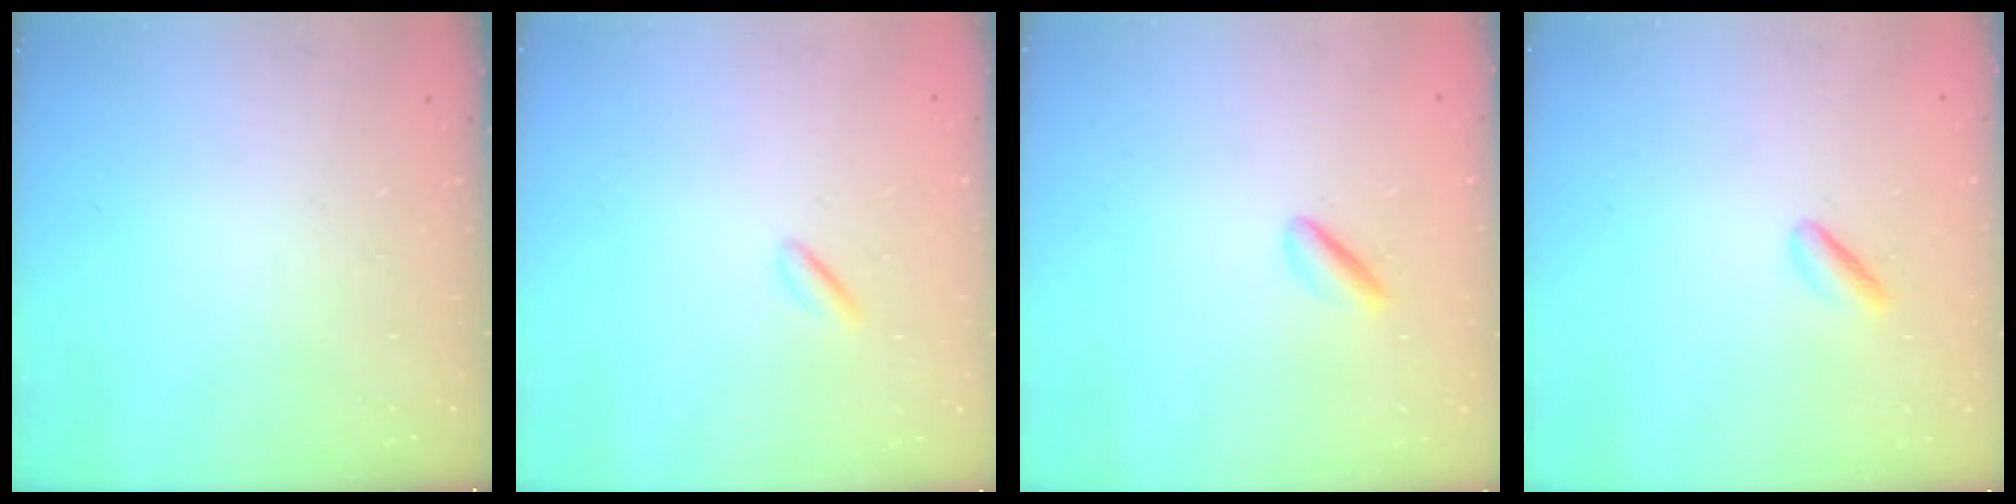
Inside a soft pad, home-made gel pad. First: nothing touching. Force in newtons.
{"total": 0.6, "press": 0.3, "slide": 0.5}
{"total": 1.8, "press": 1.7, "slide": 0.6}
{"total": 2.4, "press": 2.2, "slide": 1.0}